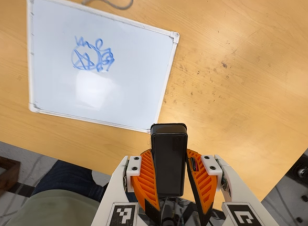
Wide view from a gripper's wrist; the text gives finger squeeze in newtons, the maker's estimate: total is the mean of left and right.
{"total": 9.4, "left": 8.1, "right": 10.7}